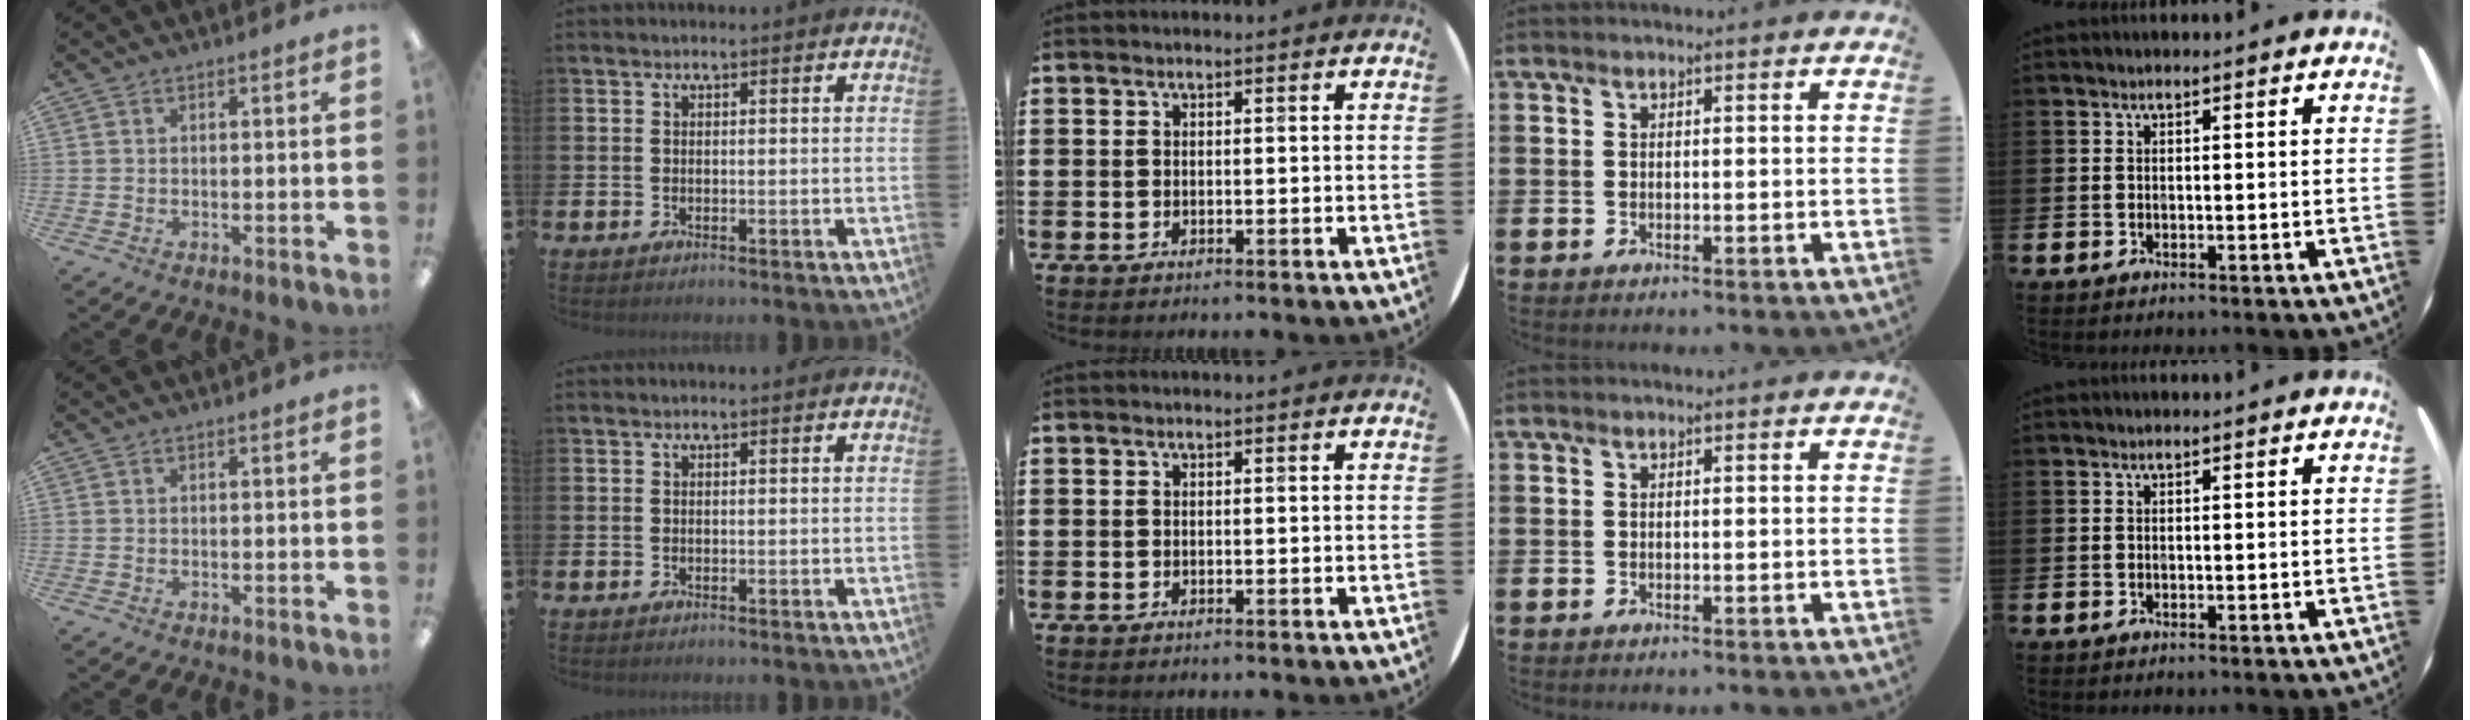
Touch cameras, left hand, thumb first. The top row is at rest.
{}